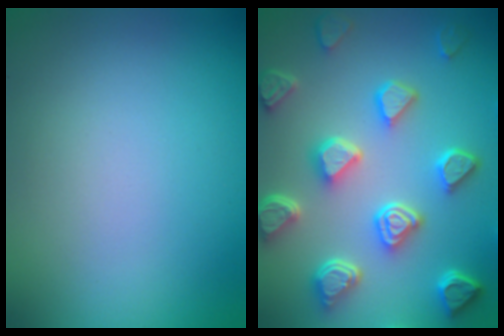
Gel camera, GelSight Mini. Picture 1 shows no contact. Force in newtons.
{"total": 7.4, "press": 5.9, "slide": 4.4}